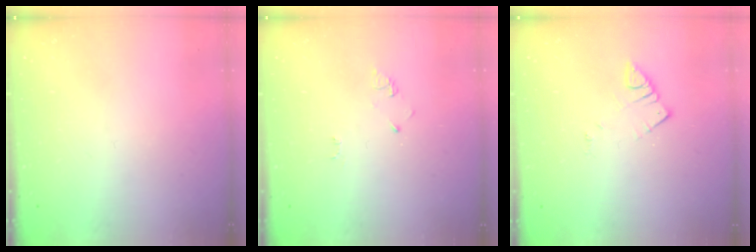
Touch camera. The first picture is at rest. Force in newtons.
{"total": 2.6, "press": 2.6, "slide": 0.4}
{"total": 2.8, "press": 2.7, "slide": 0.3}